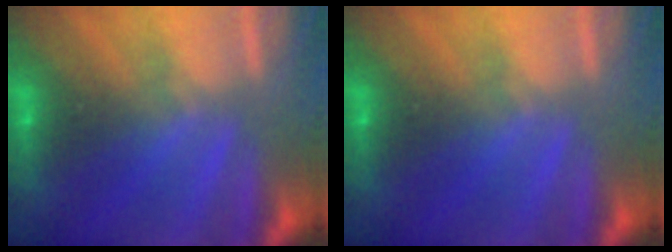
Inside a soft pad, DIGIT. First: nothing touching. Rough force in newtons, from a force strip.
{"total": 0.0}